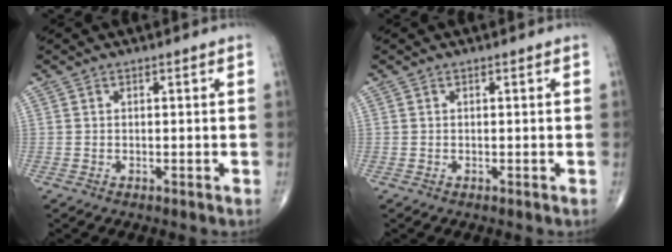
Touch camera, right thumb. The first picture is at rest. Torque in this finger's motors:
{"motor_torque": [0.02, 0.02, 0.00, 0.00, 0.00]}